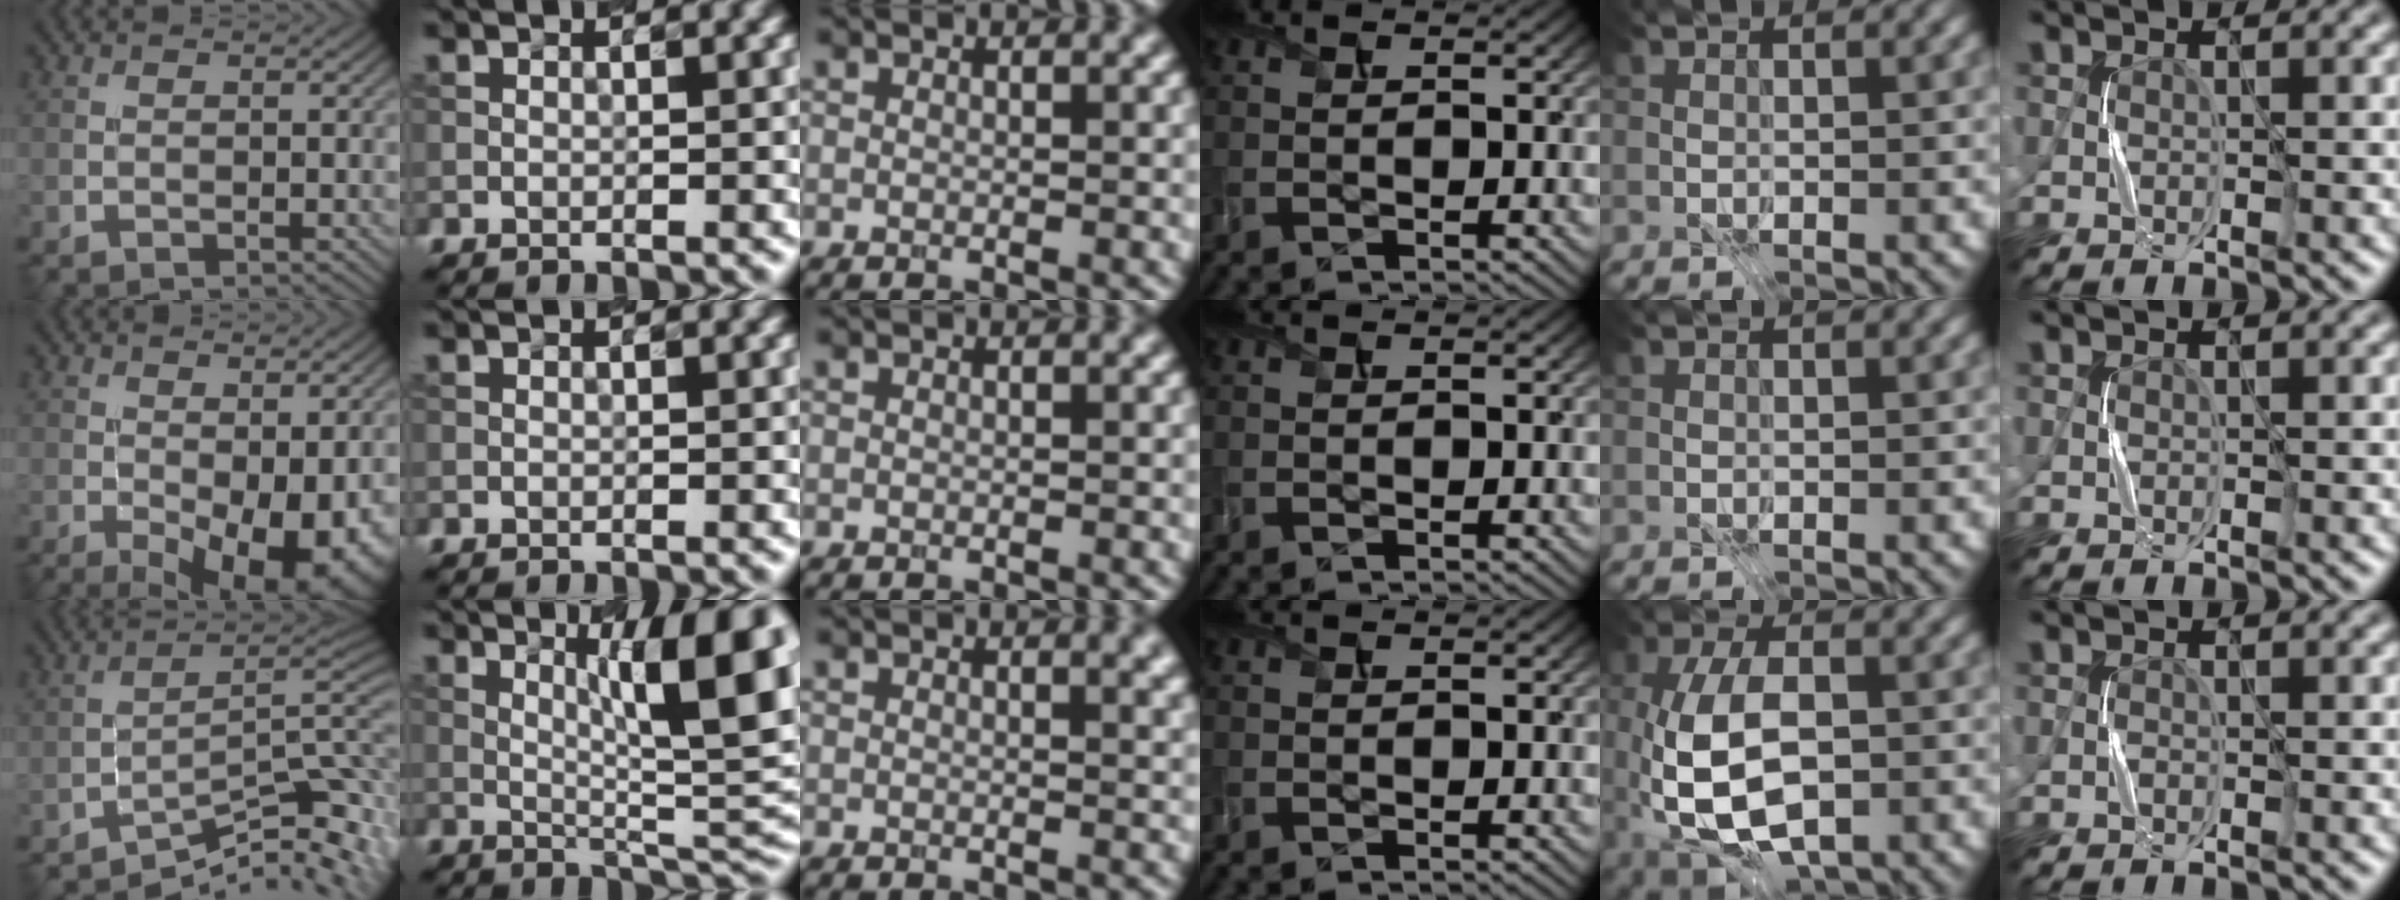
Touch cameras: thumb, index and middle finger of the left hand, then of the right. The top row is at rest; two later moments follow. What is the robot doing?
{"motion": "press", "object": "syringe"}